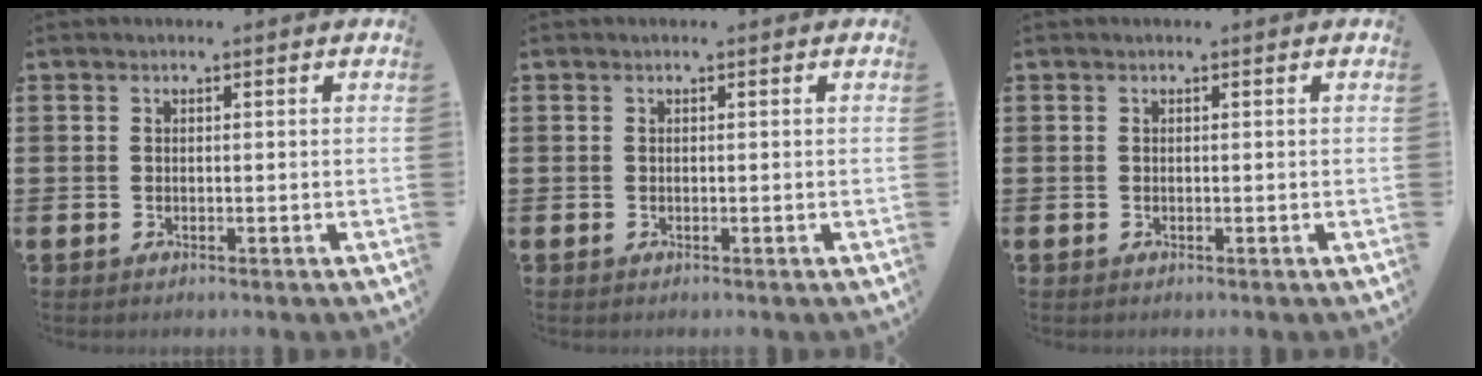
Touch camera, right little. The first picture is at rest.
{"total": 0.0}
{"total": 0.0}